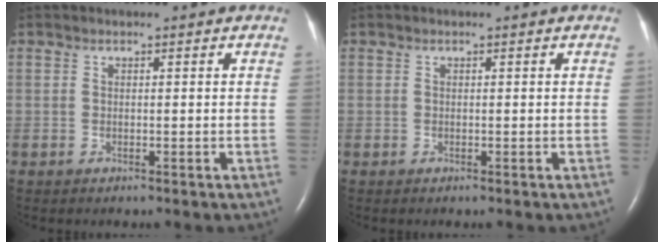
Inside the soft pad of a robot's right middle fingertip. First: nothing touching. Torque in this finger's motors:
{"motor_torque": [0.14, -0.09, 0.00, 0.00]}